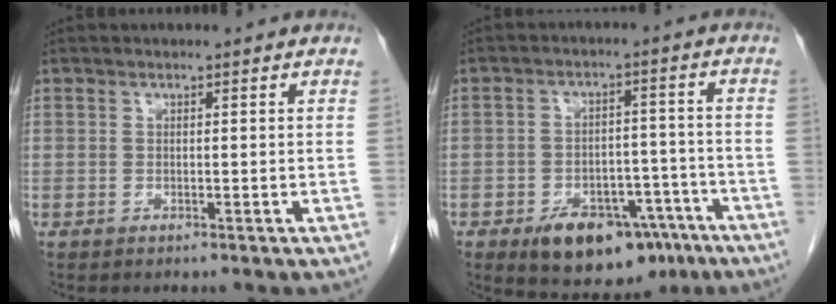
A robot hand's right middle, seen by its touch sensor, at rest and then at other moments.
{"total": 13.7, "force": [-8.4, 7.8, 7.5], "torque": [-0.078, 0.023, -0.114]}